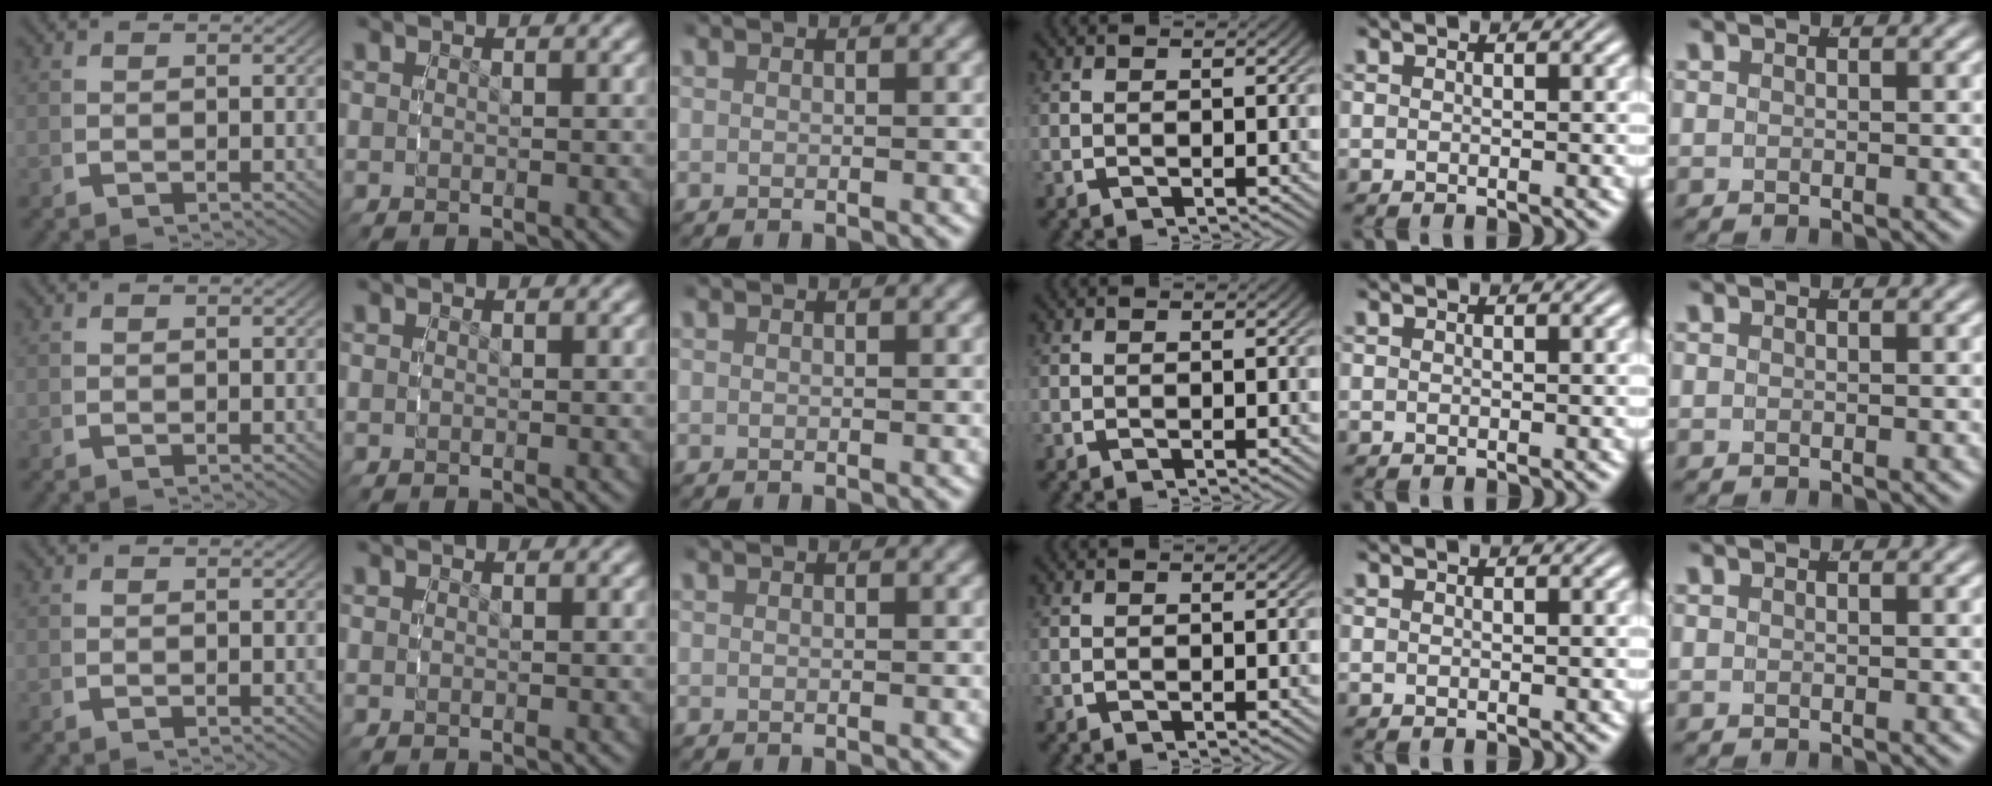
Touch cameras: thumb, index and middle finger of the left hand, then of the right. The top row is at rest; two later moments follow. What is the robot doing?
{"motion": "reach", "object": "toothpaste"}